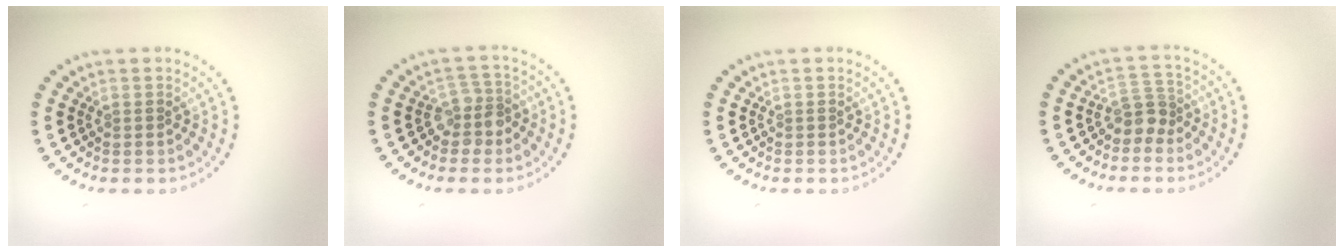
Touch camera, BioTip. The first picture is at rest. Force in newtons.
{"total": 2.5, "press": 2.0, "slide": 1.5}
{"total": 0.0}
{"total": 2.3, "press": 1.8, "slide": 1.5}